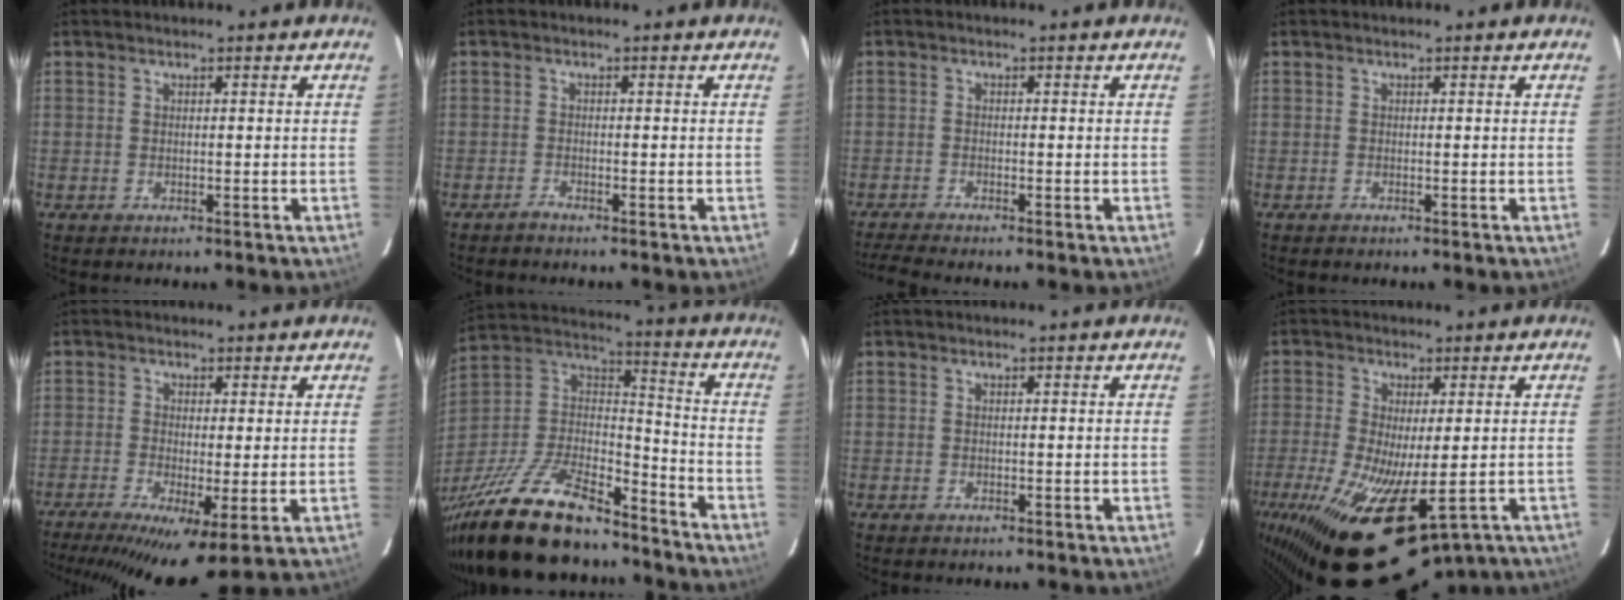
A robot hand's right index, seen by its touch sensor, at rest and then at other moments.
{"total": 1.0, "force": [-1.0, -0.1, 0.2], "torque": [-0.009, -0.002, -0.021]}
{"total": 4.2, "force": [-3.8, -0.6, 1.8], "torque": [-0.054, -0.012, -0.071]}
{"total": 0.0}
{"total": 10.7, "force": [-5.0, 2.8, 9.0], "torque": [-0.174, -0.022, -0.085]}
{"total": 25.0, "force": [-19.0, 8.3, 14.0], "torque": [-0.293, -0.014, -0.320]}
{"total": 0.0}
{"total": 20.4, "force": [-9.7, 8.2, 16.0], "torque": [-0.324, -0.069, -0.141]}